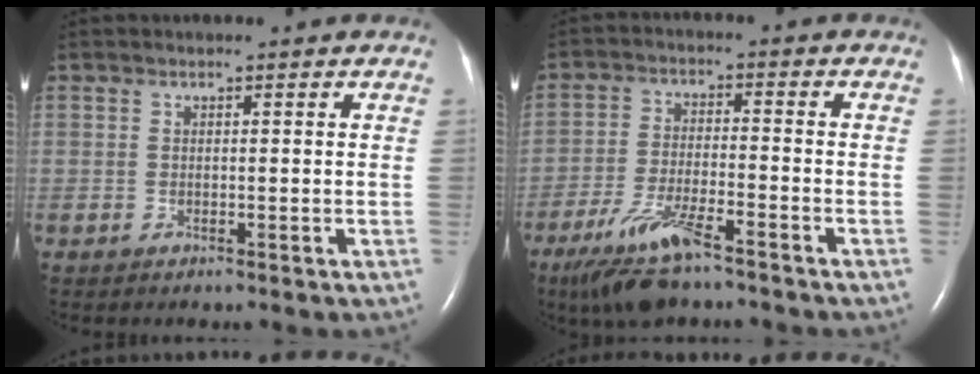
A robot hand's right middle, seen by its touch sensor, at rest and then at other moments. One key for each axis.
{"total": 9.5, "fx": -6.6, "fy": 1.5, "fz": 6.6, "tx": -0.140, "ty": -0.024, "tz": -0.121}